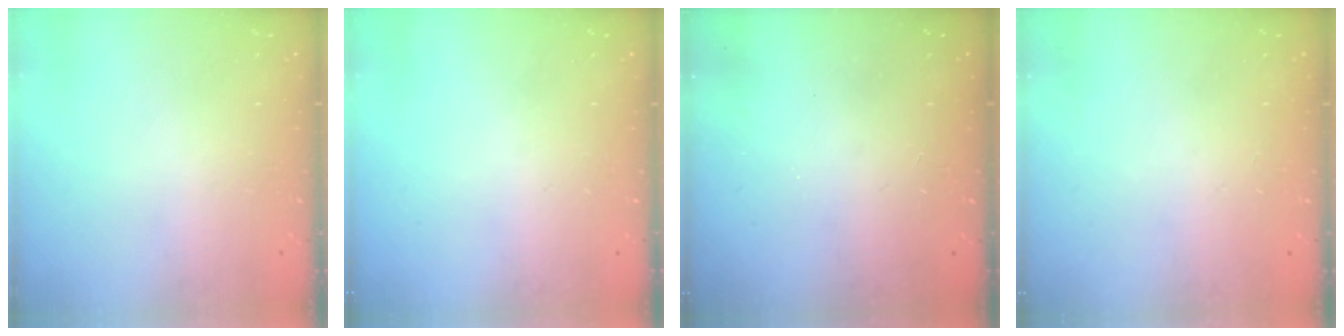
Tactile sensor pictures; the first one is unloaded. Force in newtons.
{"total": 0.0}
{"total": 0.0}
{"total": 0.0}